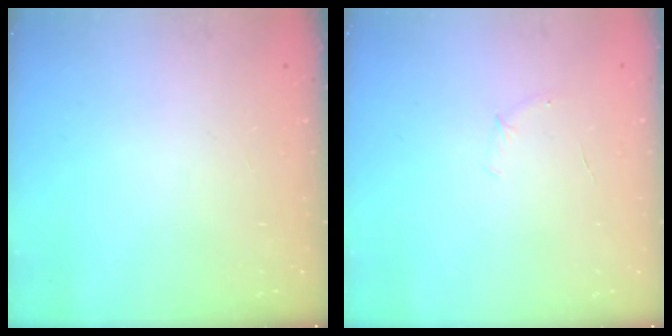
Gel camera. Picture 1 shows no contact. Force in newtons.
{"total": 3.3, "press": 3.2, "slide": 1.0}